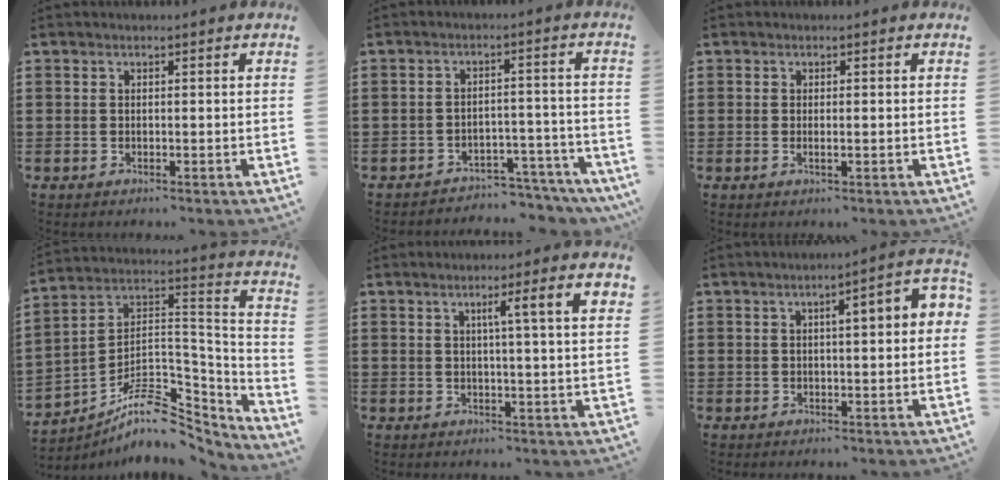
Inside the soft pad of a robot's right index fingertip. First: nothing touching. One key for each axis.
{"total": 3.7, "fx": -3.6, "fy": 0.8, "fz": 0.6, "tx": -0.013, "ty": 0.009, "tz": -0.074}
{"total": 1.0, "fx": -0.1, "fy": 0.2, "fz": 1.0, "tx": -0.017, "ty": 0.000, "tz": -0.002}
{"total": 9.8, "fx": -6.7, "fy": 4.9, "fz": 5.3, "tx": -0.099, "ty": 0.010, "tz": -0.122}
{"total": 5.4, "fx": 1.7, "fy": -0.3, "fz": 5.1, "tx": -0.093, "ty": -0.007, "tz": 0.021}
{"total": 4.0, "fx": 0.6, "fy": 0.5, "fz": 3.9, "tx": -0.055, "ty": -0.004, "tz": 0.003}